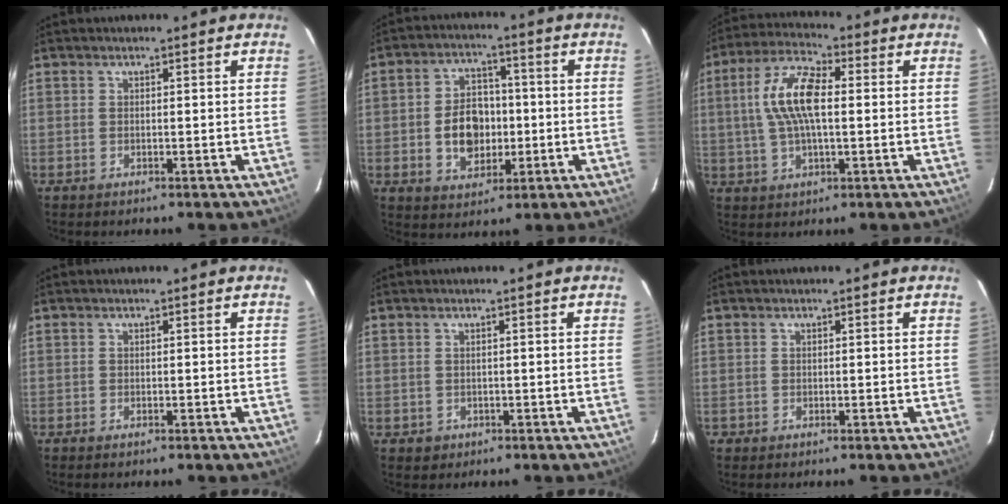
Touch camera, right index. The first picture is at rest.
{"total": 9.8, "force": [-1.3, 7.2, 6.4], "torque": [-0.122, 0.022, -0.009]}
{"total": 11.4, "force": [1.2, 4.3, 10.5], "torque": [-0.210, 0.018, 0.019]}
{"total": 0.6, "force": [-0.5, 0.2, 0.3], "torque": [-0.007, -0.001, -0.009]}
{"total": 1.6, "force": [-0.2, 1.6, 0.2], "torque": [-0.002, 0.001, 0.003]}
{"total": 0.8, "force": [-0.1, 0.8, -0.1], "torque": [0.001, 0.003, -0.001]}